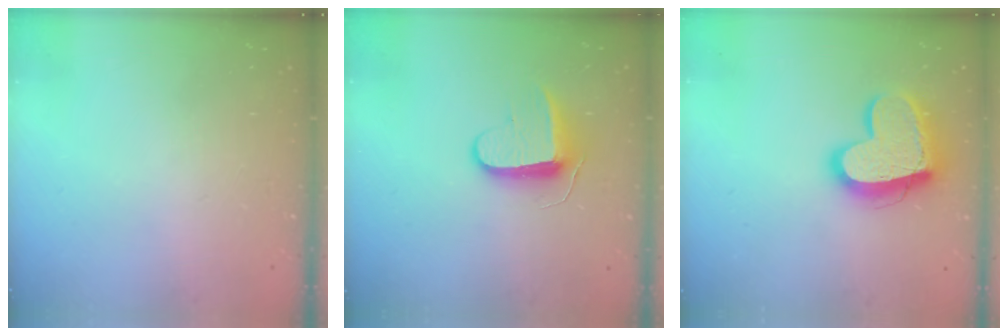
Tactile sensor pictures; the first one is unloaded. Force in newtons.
{"total": 8.6, "press": 8.6, "slide": 0.5}
{"total": 16.5, "press": 16.4, "slide": 1.5}